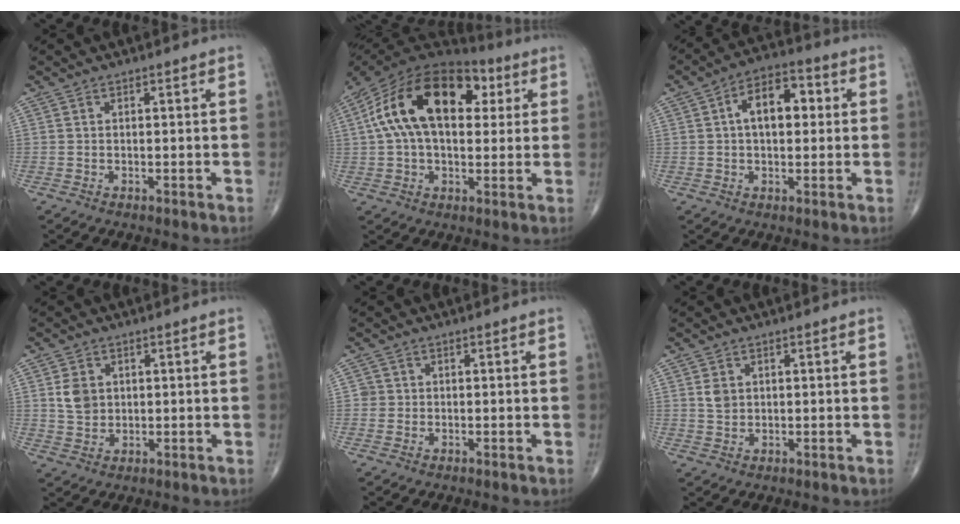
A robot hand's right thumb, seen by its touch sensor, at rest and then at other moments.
{"total": 22.6, "force": [5.7, 13.2, 17.4], "torque": [-0.303, 0.035, 0.086]}
{"total": 10.0, "force": [1.7, 5.8, 8.0], "torque": [-0.110, 0.022, 0.020]}
{"total": 4.6, "force": [1.0, 3.7, 2.6], "torque": [-0.032, -0.004, 0.023]}
{"total": 1.4, "force": [-0.1, 1.4, 0.0], "torque": [0.010, 0.006, -0.004]}
{"total": 2.4, "force": [0.7, 1.9, 1.4], "torque": [-0.017, -0.004, 0.016]}